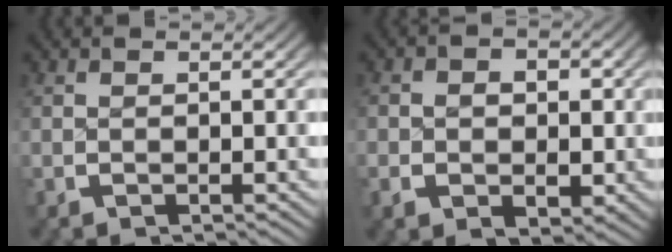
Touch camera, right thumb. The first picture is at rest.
{"total": 3.8, "force": [-0.4, 2.9, 2.5], "torque": [-0.036, -0.009, -0.003]}